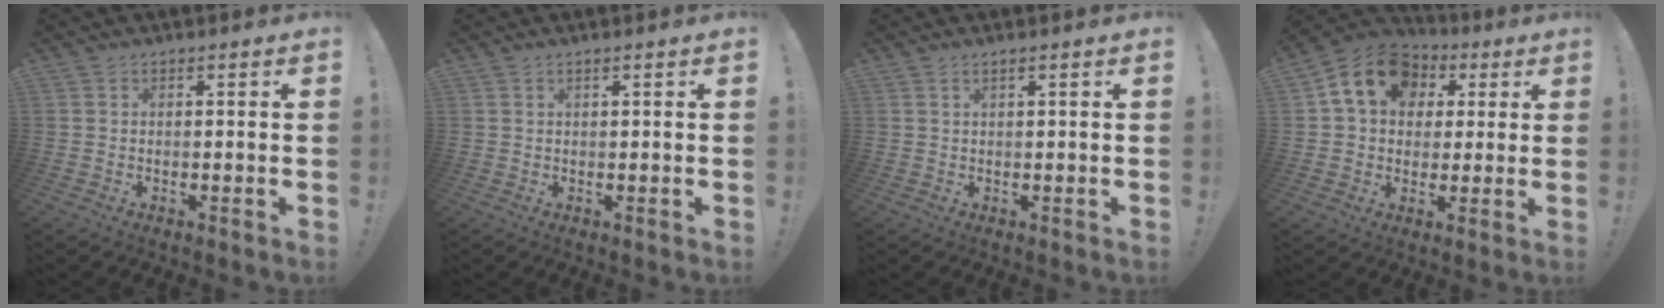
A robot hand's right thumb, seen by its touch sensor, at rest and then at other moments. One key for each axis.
{"total": 1.2, "fx": 0.6, "fy": -0.2, "fz": 1.0, "tx": -0.019, "ty": 0.000, "tz": 0.010}
{"total": 1.6, "fx": 0.8, "fy": -0.2, "fz": 1.4, "tx": -0.026, "ty": -0.001, "tz": 0.014}
{"total": 14.2, "fx": 4.9, "fy": 10.9, "fz": 7.7, "tx": -0.109, "ty": -0.010, "tz": 0.092}